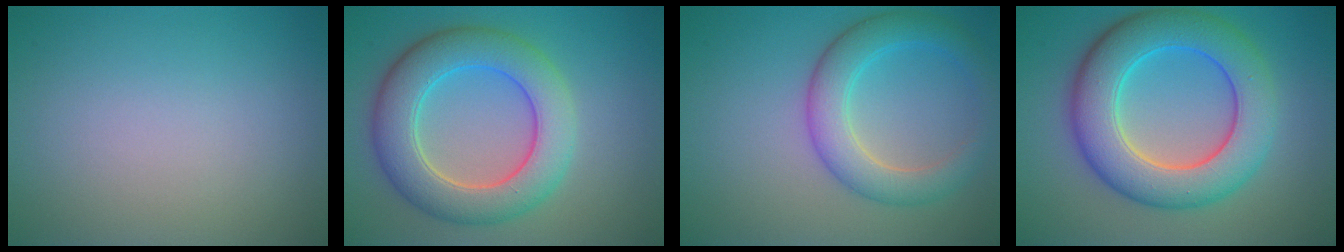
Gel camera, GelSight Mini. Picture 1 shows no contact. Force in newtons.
{"total": 7.6, "press": 7.6, "slide": 0.6}
{"total": 4.8, "press": 4.8, "slide": 0.1}
{"total": 9.1, "press": 9.1, "slide": 0.1}